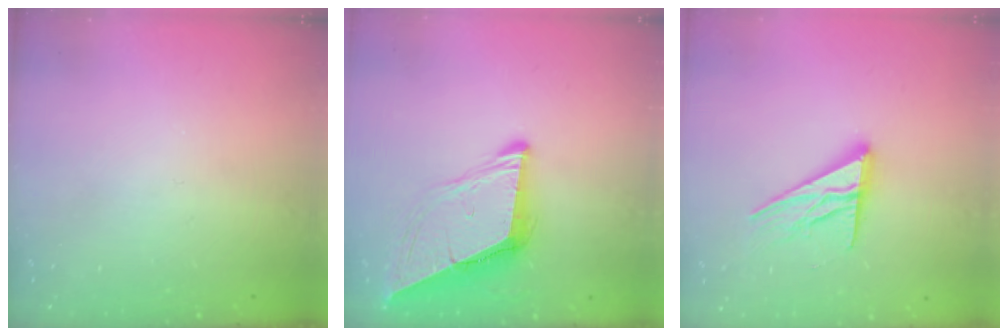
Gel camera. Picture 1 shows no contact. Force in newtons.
{"total": 9.4, "press": 9.3, "slide": 1.1}
{"total": 13.9, "press": 13.8, "slide": 1.3}